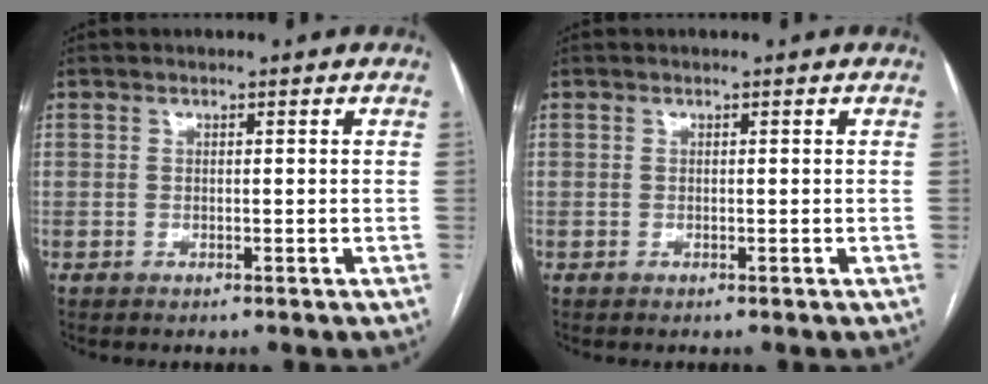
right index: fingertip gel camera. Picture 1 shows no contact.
{"total": 0.0}